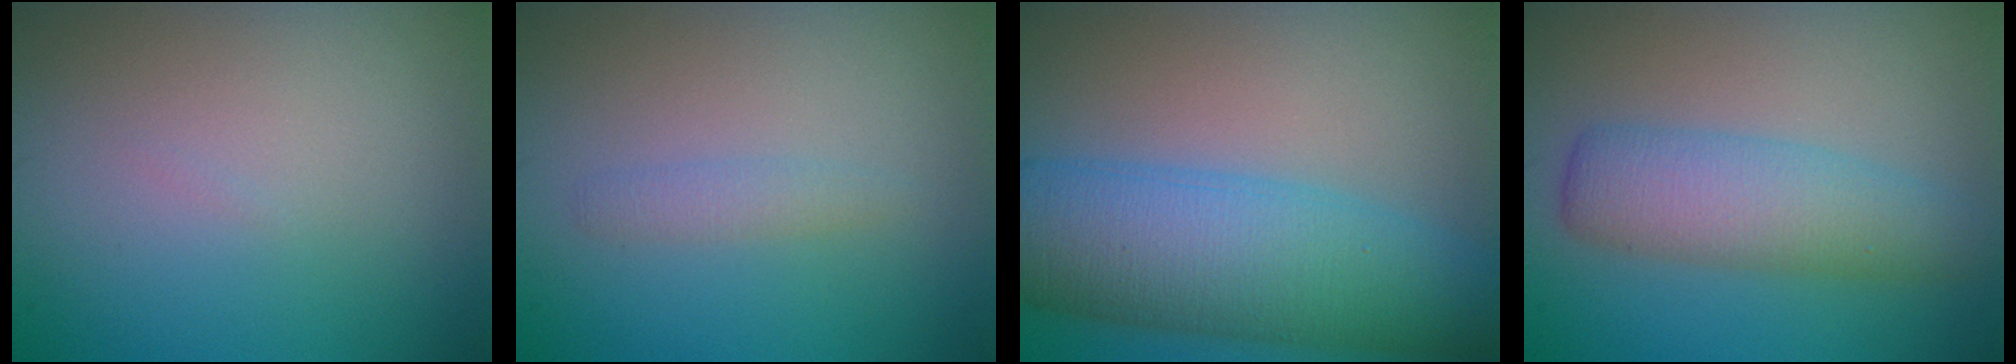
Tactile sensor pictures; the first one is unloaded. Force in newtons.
{"total": 1.1, "press": 1.1, "slide": 0.1}
{"total": 10.7, "press": 10.7, "slide": 0.3}
{"total": 4.9, "press": 4.9, "slide": 0.1}